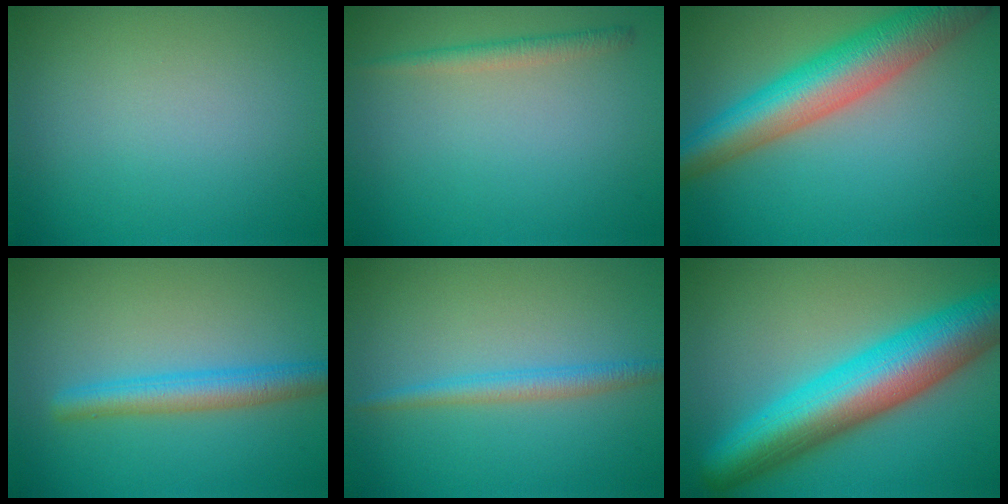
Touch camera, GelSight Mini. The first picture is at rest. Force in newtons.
{"total": 1.6, "press": 1.6, "slide": 0.0}
{"total": 8.7, "press": 8.7, "slide": 0.2}
{"total": 3.7, "press": 3.7, "slide": 0.1}
{"total": 2.2, "press": 2.2, "slide": 0.1}
{"total": 11.0, "press": 11.0, "slide": 0.2}